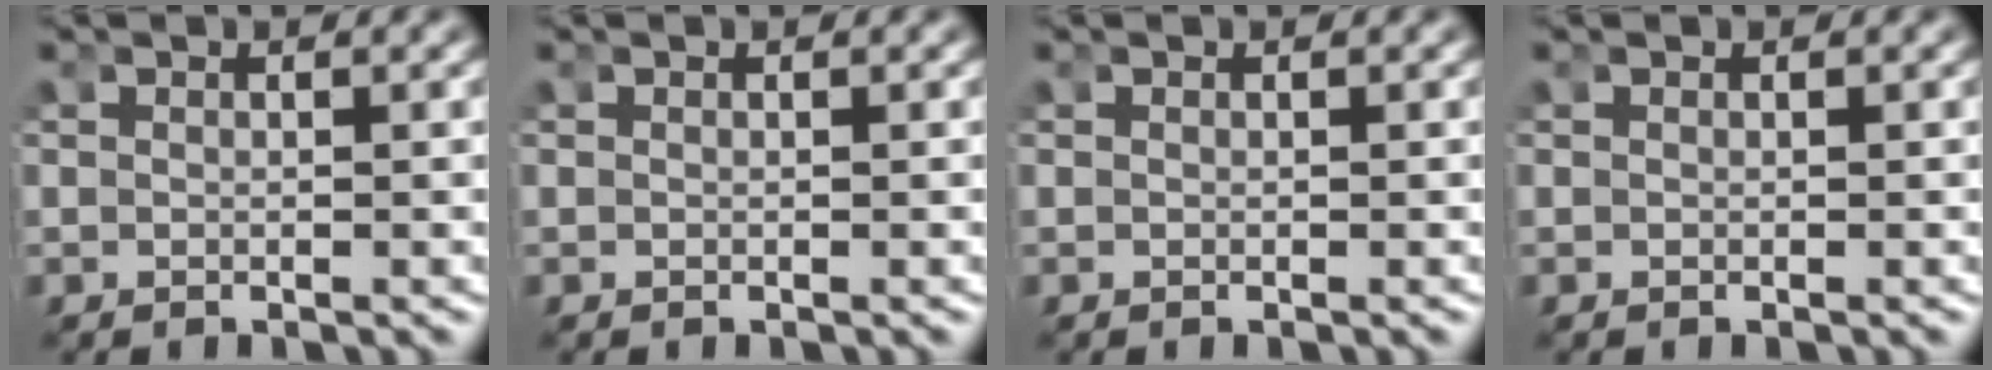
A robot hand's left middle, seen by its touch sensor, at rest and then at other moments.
{"total": 0.0}
{"total": 0.0}
{"total": 0.0}